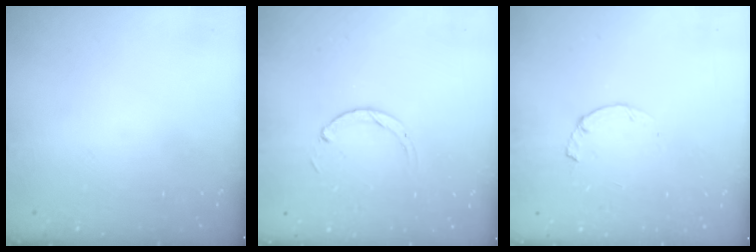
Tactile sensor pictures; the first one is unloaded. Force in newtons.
{"total": 2.9, "press": 2.9, "slide": 0.4}
{"total": 1.0, "press": 0.9, "slide": 0.2}